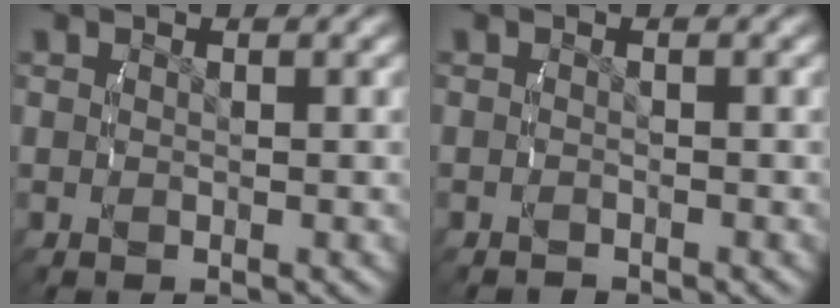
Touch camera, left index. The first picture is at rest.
{"total": 1.0, "force": [-0.9, -0.1, -0.2], "torque": [-0.003, -0.007, -0.013]}